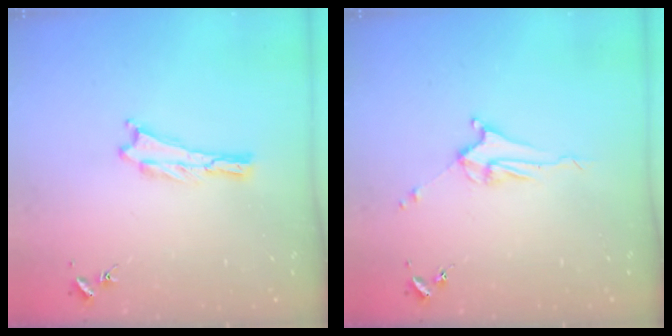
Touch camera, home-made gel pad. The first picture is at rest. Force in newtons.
{"total": 3.7, "press": 3.7, "slide": 0.5}